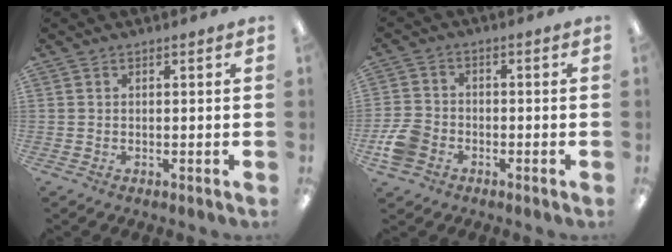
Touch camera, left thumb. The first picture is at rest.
{"total": 6.6, "force": [-3.1, 4.8, 3.4], "torque": [-0.075, 0.017, -0.058]}